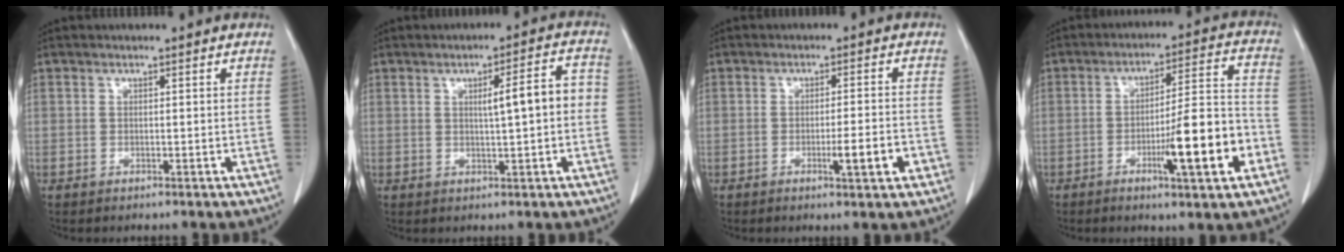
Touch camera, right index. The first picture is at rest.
{"total": 6.3, "force": [0.2, 0.8, 6.2], "torque": [-0.090, 0.018, 0.003]}
{"total": 4.7, "force": [-1.8, 0.4, 4.4], "torque": [-0.065, -0.002, -0.023]}
{"total": 13.1, "force": [-4.8, 0.8, 12.1], "torque": [-0.187, 0.002, -0.070]}